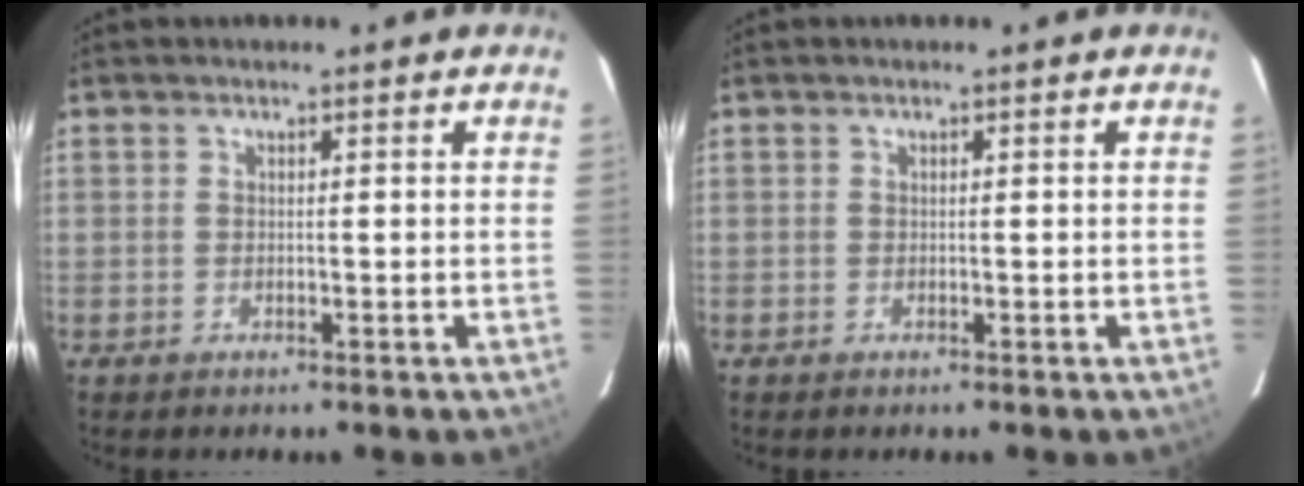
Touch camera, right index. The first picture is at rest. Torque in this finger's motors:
{"motor_torque": [0.13, -0.08, -0.03, 0.00]}